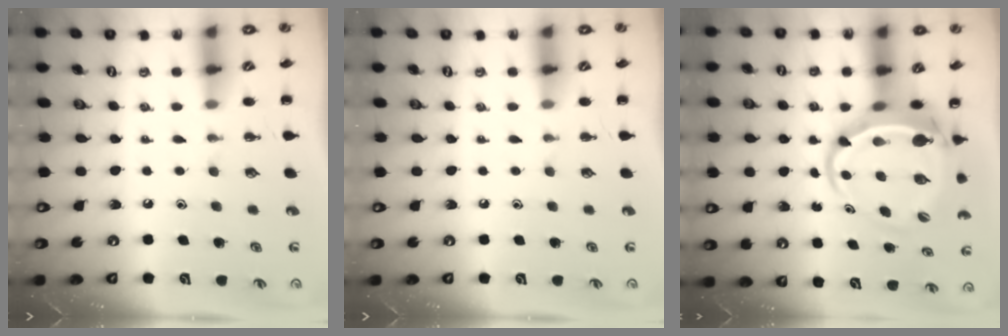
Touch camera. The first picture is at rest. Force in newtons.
{"total": 0.0}
{"total": 7.5, "press": 7.4, "slide": 1.7}